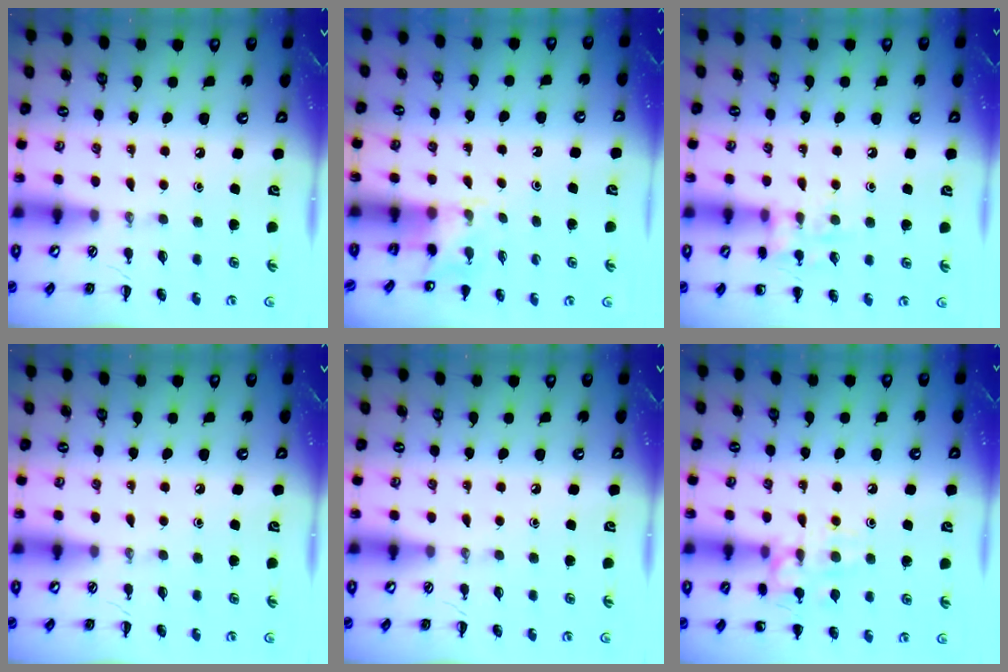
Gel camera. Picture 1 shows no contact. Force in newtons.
{"total": 2.5, "press": 2.4, "slide": 0.9}
{"total": 9.4, "press": 9.4, "slide": 0.6}
{"total": 0.0}
{"total": 0.0}
{"total": 12.7, "press": 12.7, "slide": 0.7}